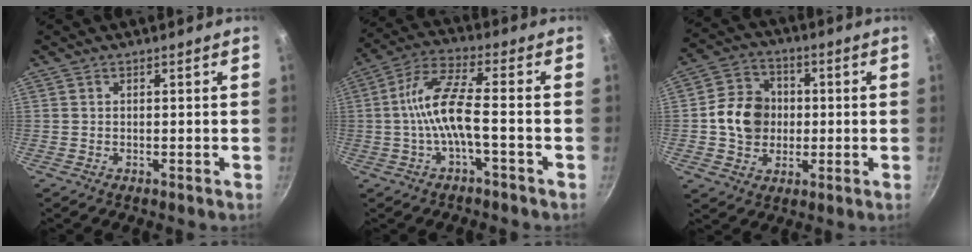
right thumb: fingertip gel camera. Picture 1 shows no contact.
{"total": 9.8, "force": [-2.2, 2.6, 9.2], "torque": [-0.197, 0.034, -0.051]}
{"total": 11.1, "force": [0.0, 9.5, 5.7], "torque": [-0.071, 0.017, -0.008]}